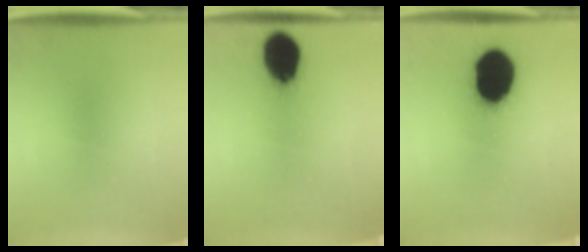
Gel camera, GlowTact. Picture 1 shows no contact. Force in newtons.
{"total": 13.2}
{"total": 20.4}